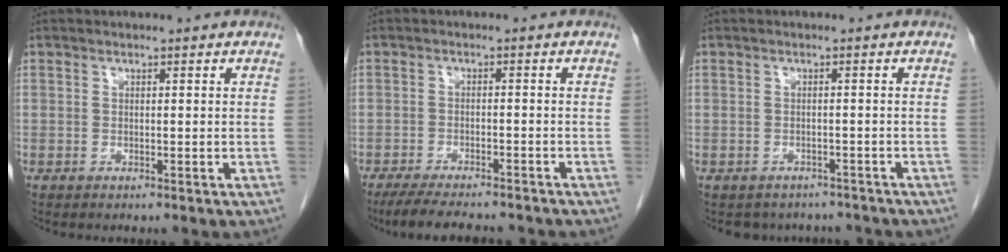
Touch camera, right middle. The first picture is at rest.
{"total": 10.9, "force": [-9.6, 2.0, 4.8], "torque": [-0.075, -0.011, -0.139]}
{"total": 5.9, "force": [-5.3, 2.5, 0.2], "torque": [0.000, 0.009, -0.058]}